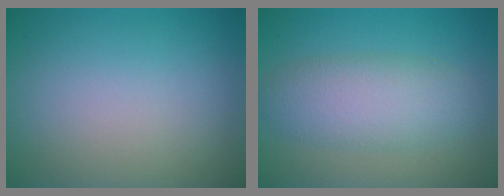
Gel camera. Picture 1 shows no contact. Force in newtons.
{"total": 4.9, "press": 4.9, "slide": 0.1}